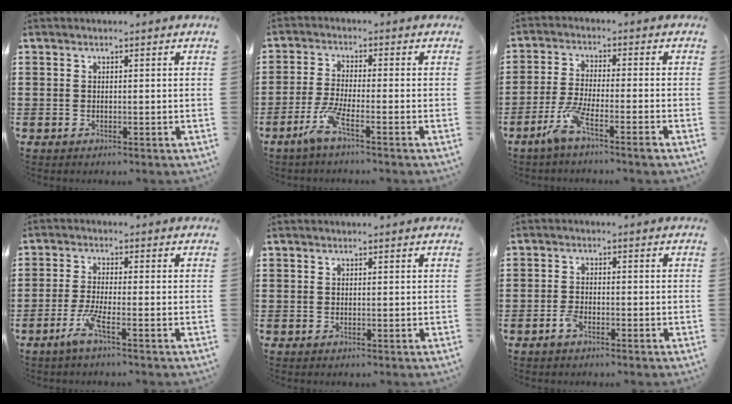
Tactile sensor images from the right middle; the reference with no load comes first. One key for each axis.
{"total": 5.1, "fx": -3.0, "fy": 0.3, "fz": 4.2, "tx": -0.097, "ty": -0.012, "tz": -0.059}
{"total": 6.0, "fx": -3.8, "fy": 0.7, "fz": 4.6, "tx": -0.101, "ty": -0.009, "tz": -0.073}
{"total": 4.5, "fx": -2.4, "fy": 0.2, "fz": 3.8, "tx": -0.084, "ty": -0.011, "tz": -0.048}
{"total": 0.0}
{"total": 2.2, "fx": -1.4, "fy": 0.8, "fz": 1.5, "tx": -0.044, "ty": -0.003, "tz": -0.032}